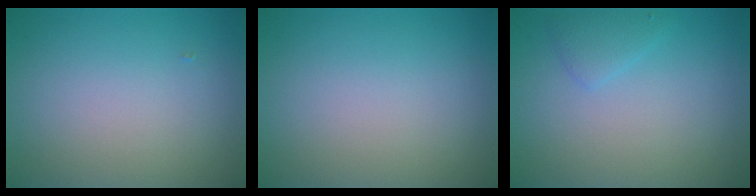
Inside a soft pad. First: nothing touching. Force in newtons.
{"total": 0.0}
{"total": 1.4, "press": 1.4, "slide": 0.0}